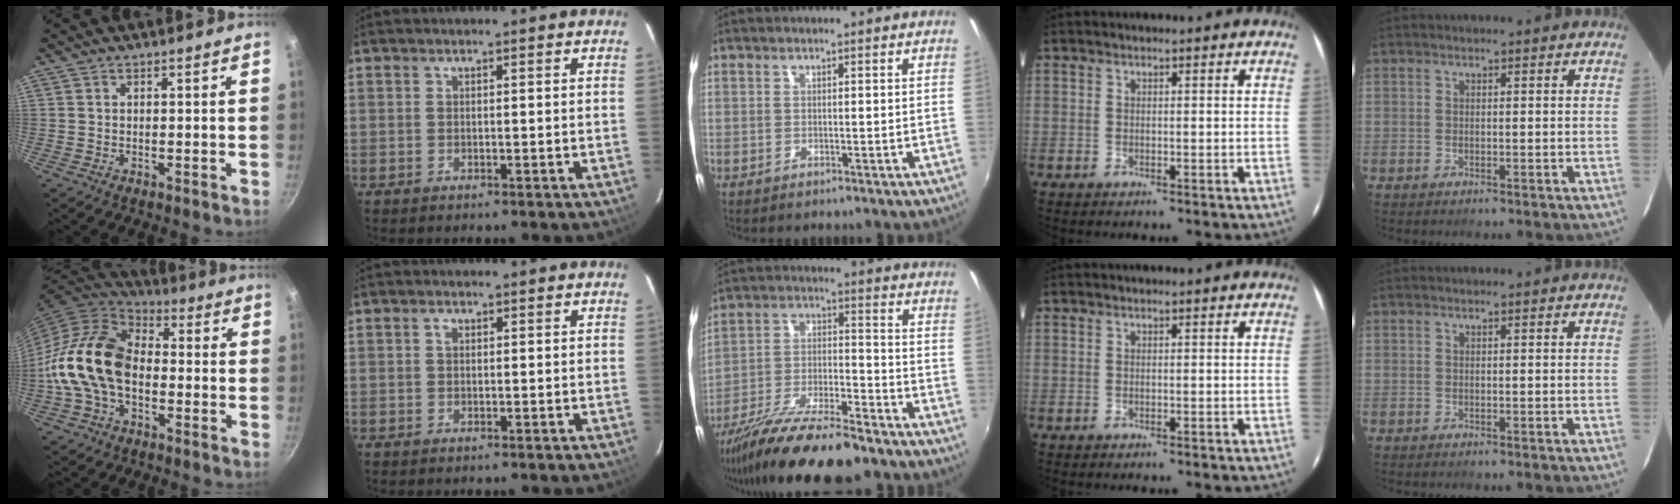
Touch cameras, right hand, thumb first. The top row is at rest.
{"thumb": {"total": 16.7, "force": [-2.6, 11.2, 12.2], "torque": [-0.205, 0.038, -0.066]}, "index": {"total": 0.8, "force": [0.2, 0.6, 0.5], "torque": [-0.011, 0.004, 0.004]}, "middle": {"total": 18.4, "force": [-14.3, 4.0, 10.8], "torque": [-0.206, -0.033, -0.241]}}